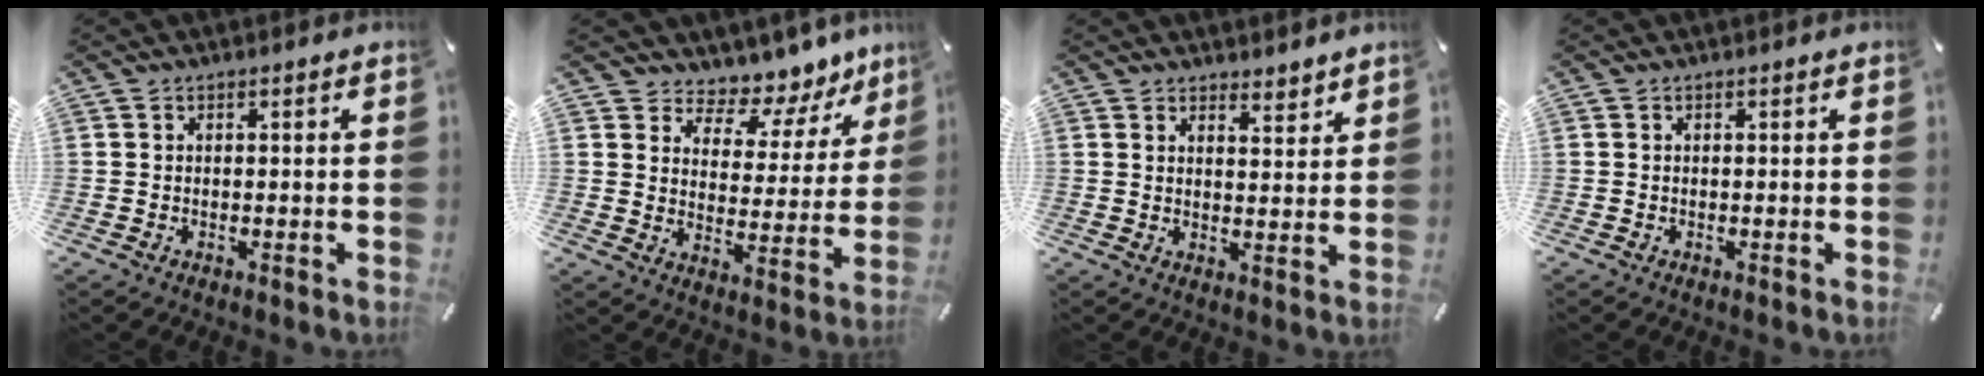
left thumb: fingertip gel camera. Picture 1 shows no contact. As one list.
[{"total": 8.1, "force": [6.8, 4.3, 1.2], "torque": [-0.010, -0.082, 0.115]}, {"total": 3.7, "force": [3.5, 1.2, -0.1], "torque": [0.009, -0.028, 0.063]}, {"total": 0.0}]